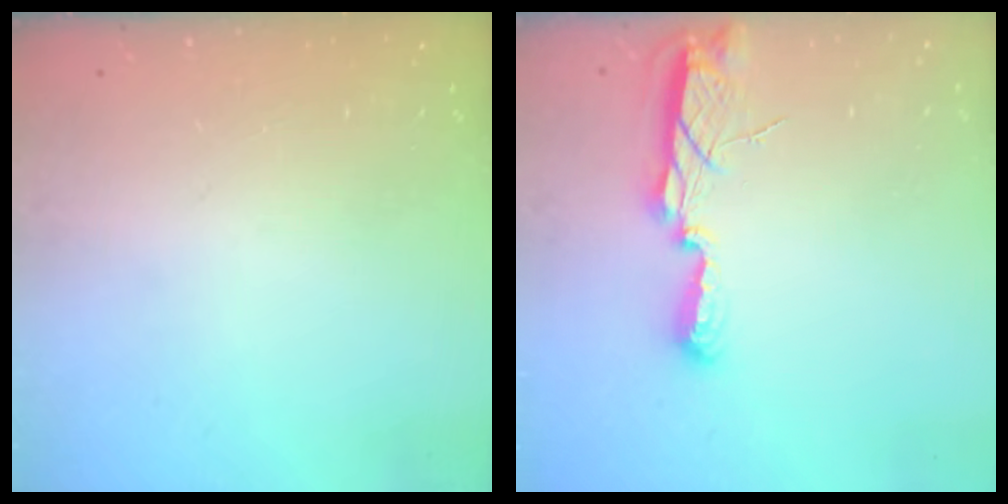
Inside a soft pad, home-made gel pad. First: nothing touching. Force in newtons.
{"total": 9.3, "press": 8.3, "slide": 4.1}